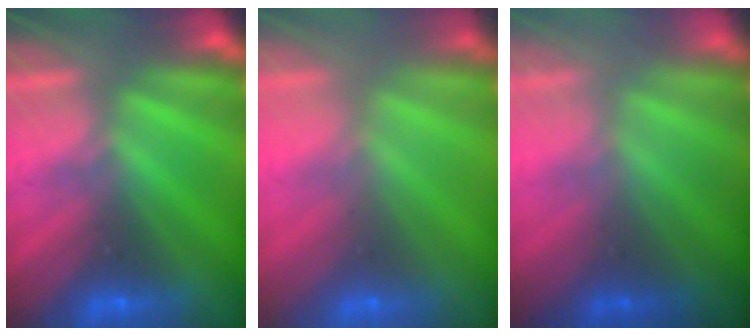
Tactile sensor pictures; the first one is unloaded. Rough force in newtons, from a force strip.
{"total": 2.4}
{"total": 2.4}